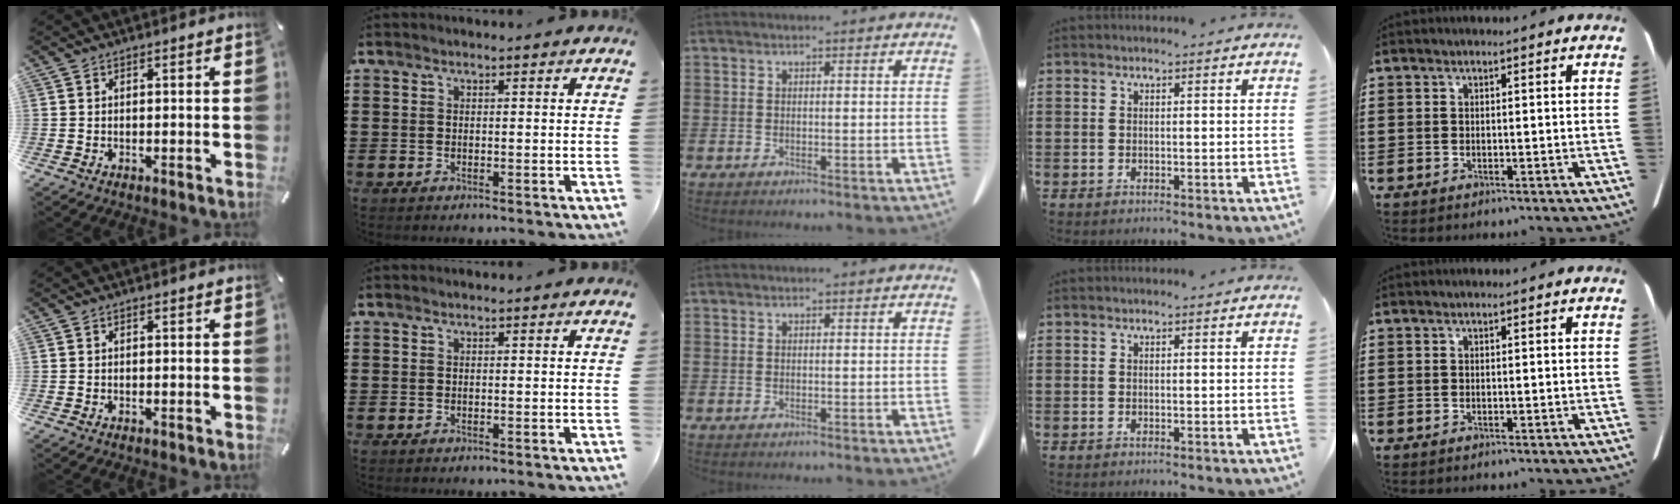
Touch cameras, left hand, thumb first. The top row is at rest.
{}